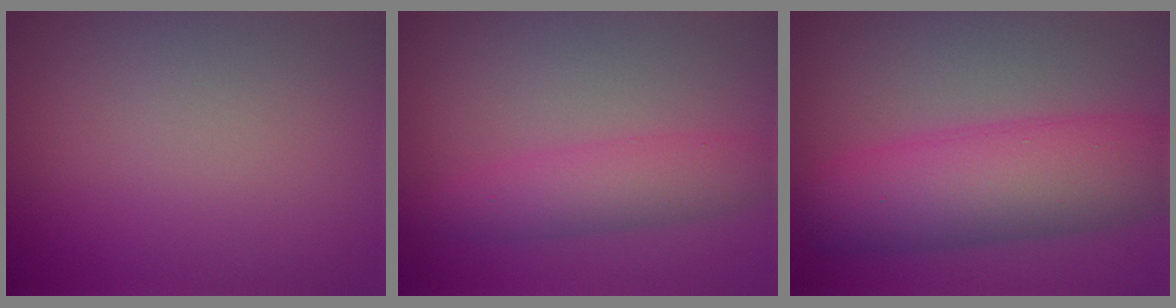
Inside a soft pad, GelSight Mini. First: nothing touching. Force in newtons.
{"total": 3.8, "press": 3.8, "slide": 0.1}
{"total": 8.9, "press": 8.9, "slide": 0.2}